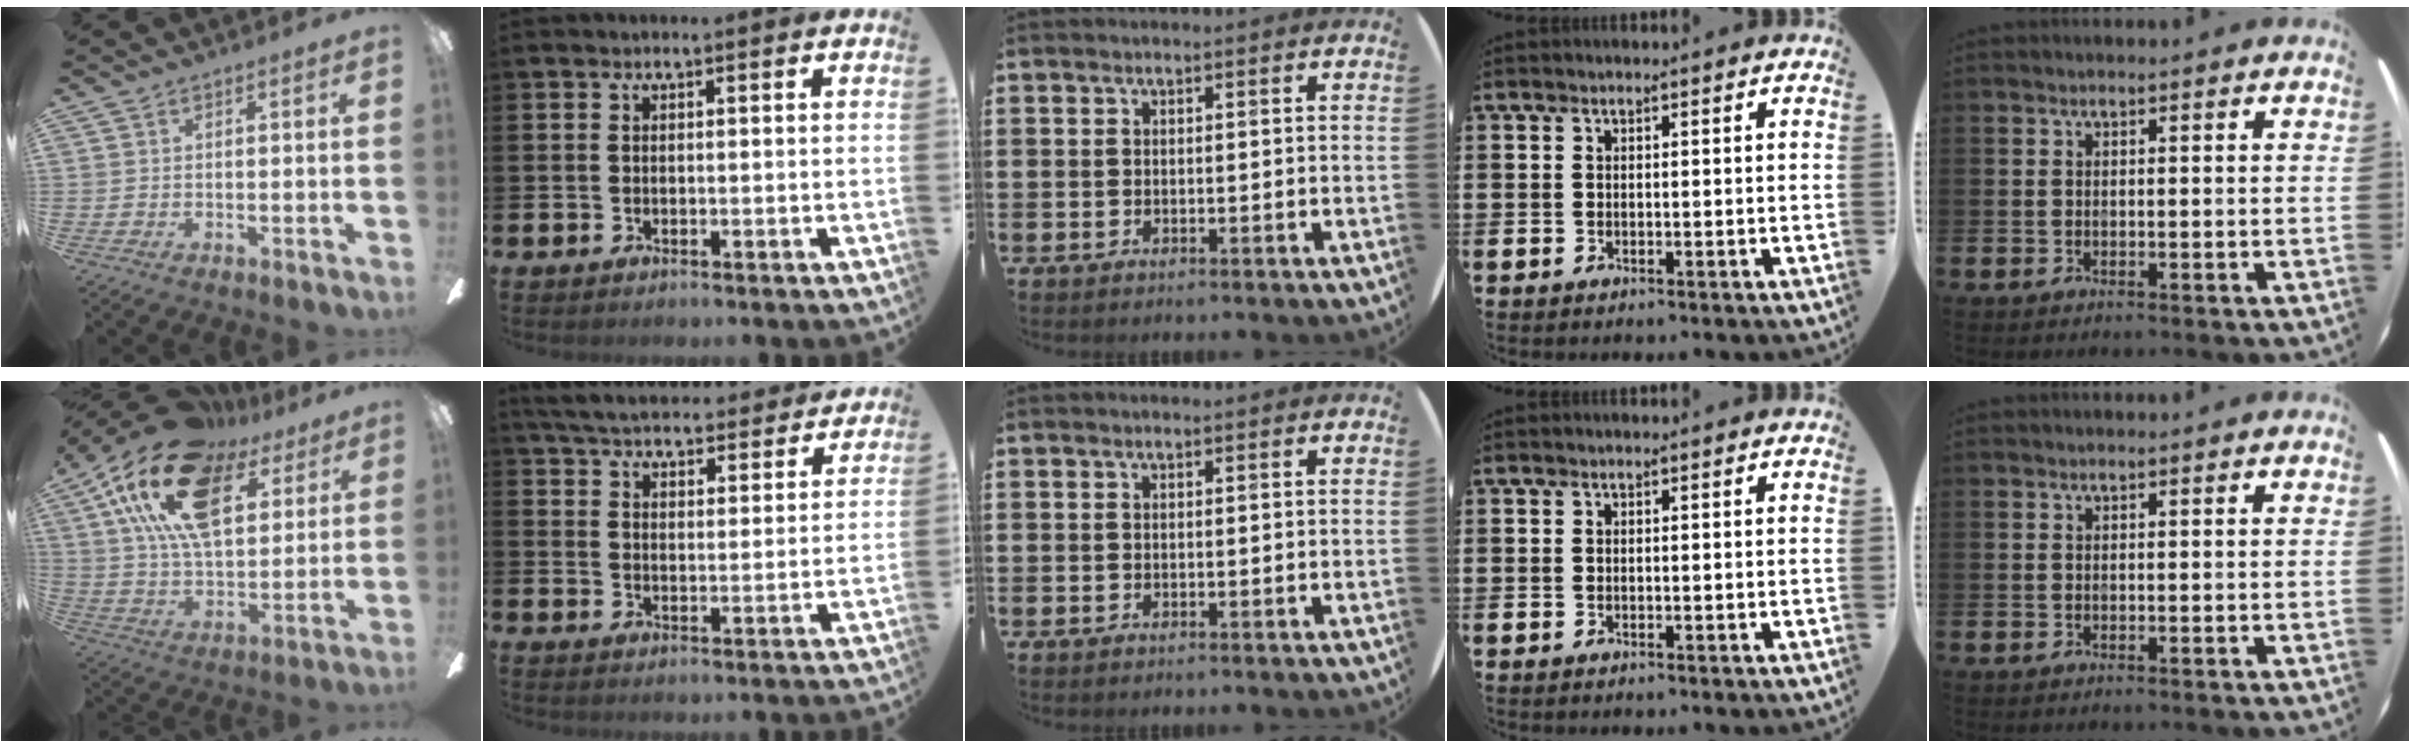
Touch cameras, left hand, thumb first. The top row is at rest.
{"thumb": {"total": 24.5, "force": [12.6, 12.4, 16.9], "torque": [-0.318, -0.047, 0.218]}, "index": {"total": 5.9, "force": [5.7, 1.0, 0.9], "torque": [-0.039, -0.042, 0.099]}}